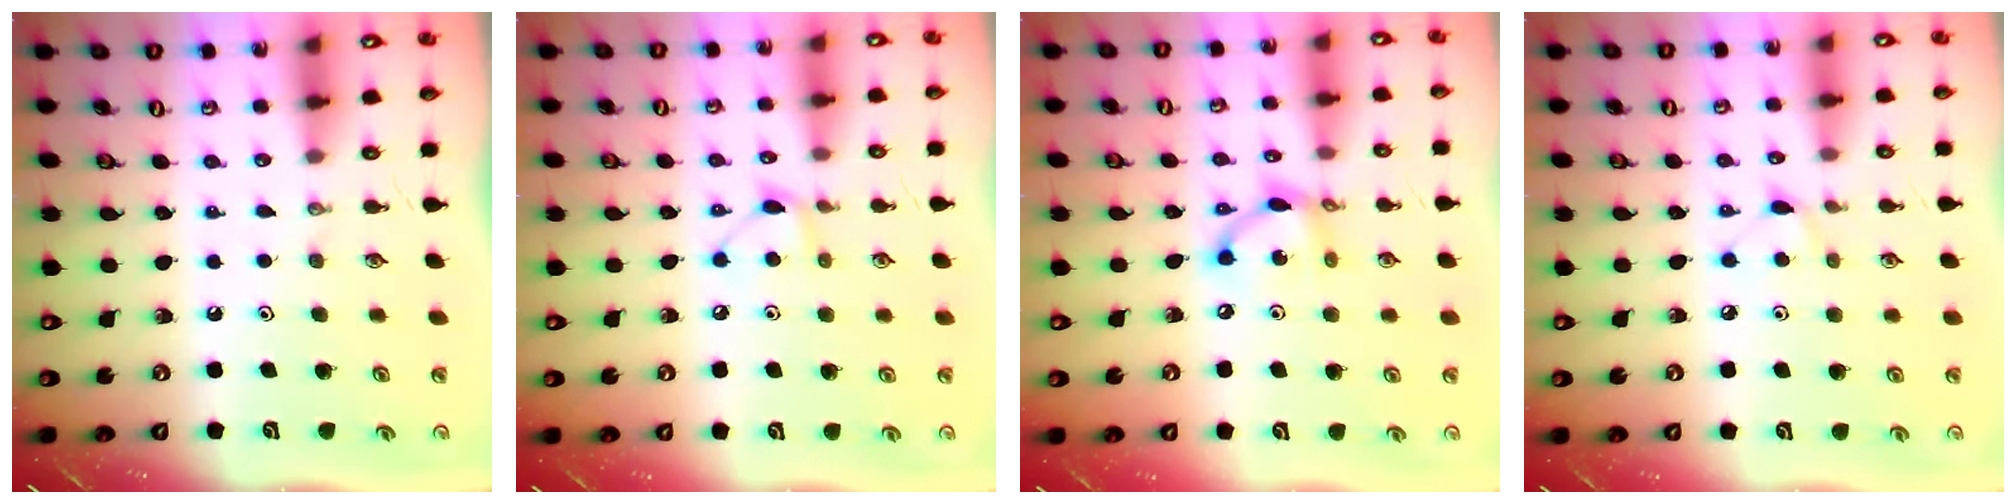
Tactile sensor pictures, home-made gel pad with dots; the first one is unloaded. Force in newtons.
{"total": 7.4, "press": 7.4, "slide": 0.6}
{"total": 10.3, "press": 10.3, "slide": 0.5}
{"total": 4.7, "press": 4.7, "slide": 0.6}